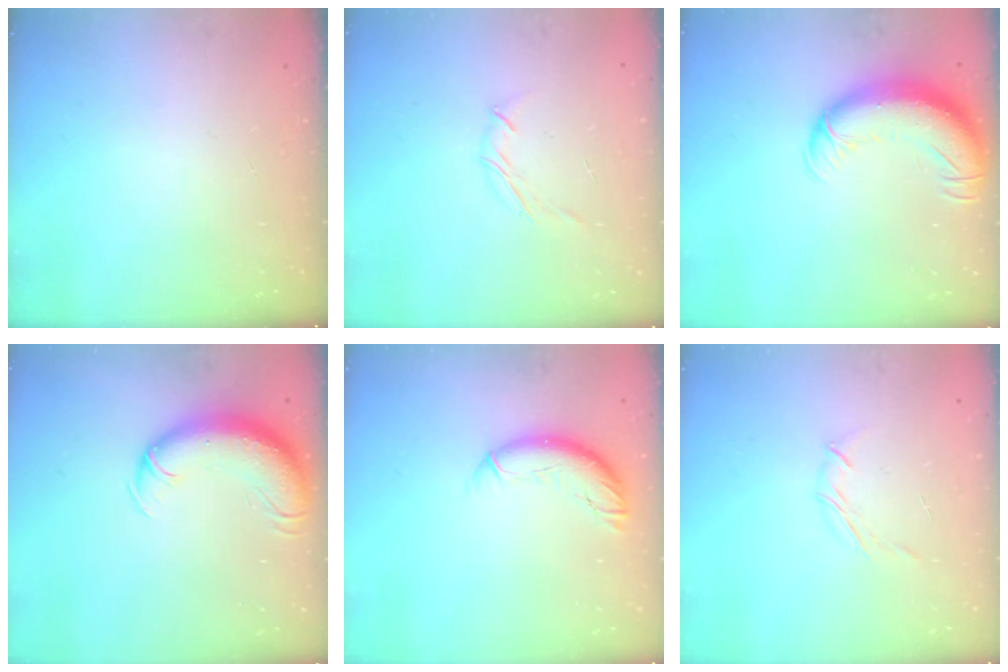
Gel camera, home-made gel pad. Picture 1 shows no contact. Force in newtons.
{"total": 3.9, "press": 3.7, "slide": 1.0}
{"total": 14.5, "press": 14.1, "slide": 3.5}
{"total": 12.5, "press": 12.1, "slide": 3.1}
{"total": 9.9, "press": 9.9, "slide": 1.0}
{"total": 3.9, "press": 3.7, "slide": 1.0}